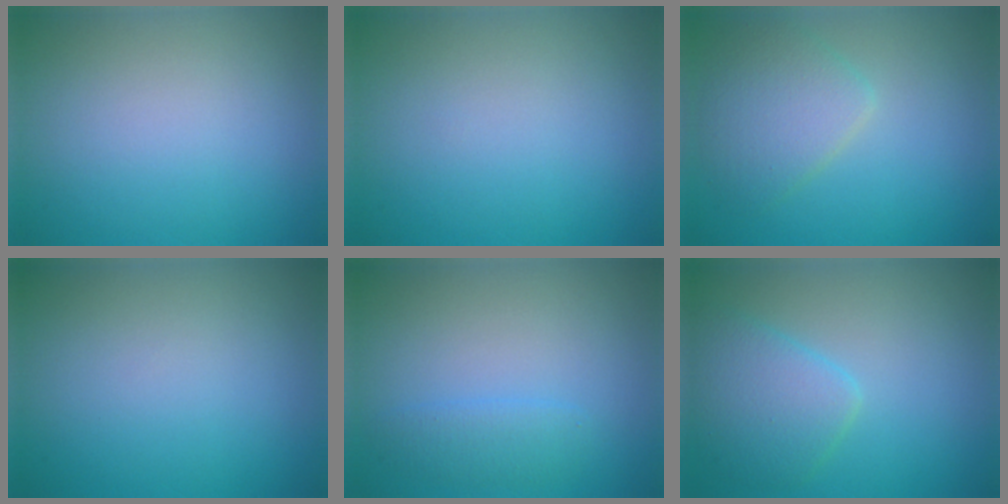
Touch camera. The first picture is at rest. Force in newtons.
{"total": 0.0}
{"total": 3.8, "press": 3.8, "slide": 0.1}
{"total": 0.0}
{"total": 1.6, "press": 1.6, "slide": 0.2}
{"total": 3.8, "press": 3.8, "slide": 0.2}